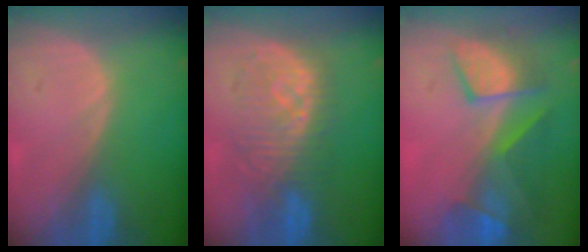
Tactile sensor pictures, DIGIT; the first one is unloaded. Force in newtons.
{"total": 8.9, "press": 8.7, "slide": 1.8}
{"total": 9.0, "press": 8.3, "slide": 3.6}